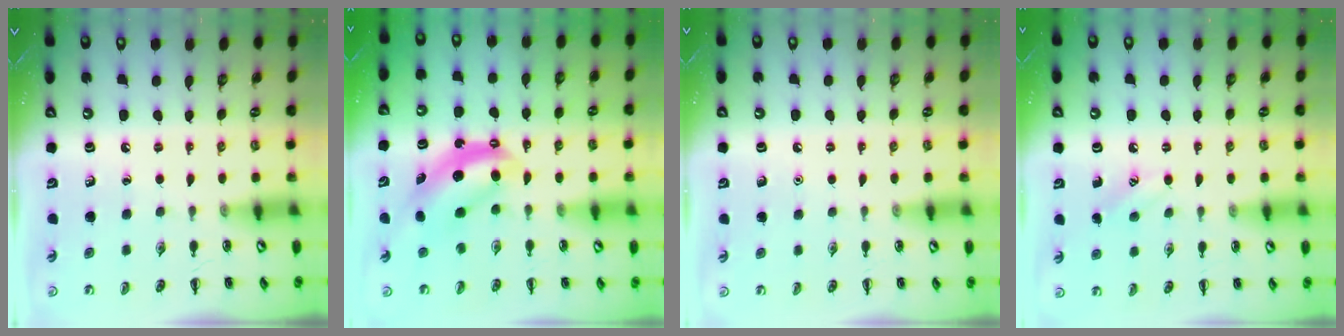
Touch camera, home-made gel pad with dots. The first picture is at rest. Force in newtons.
{"total": 6.0, "press": 6.0, "slide": 0.8}
{"total": 1.5, "press": 1.5, "slide": 0.1}
{"total": 6.6, "press": 6.4, "slide": 1.4}